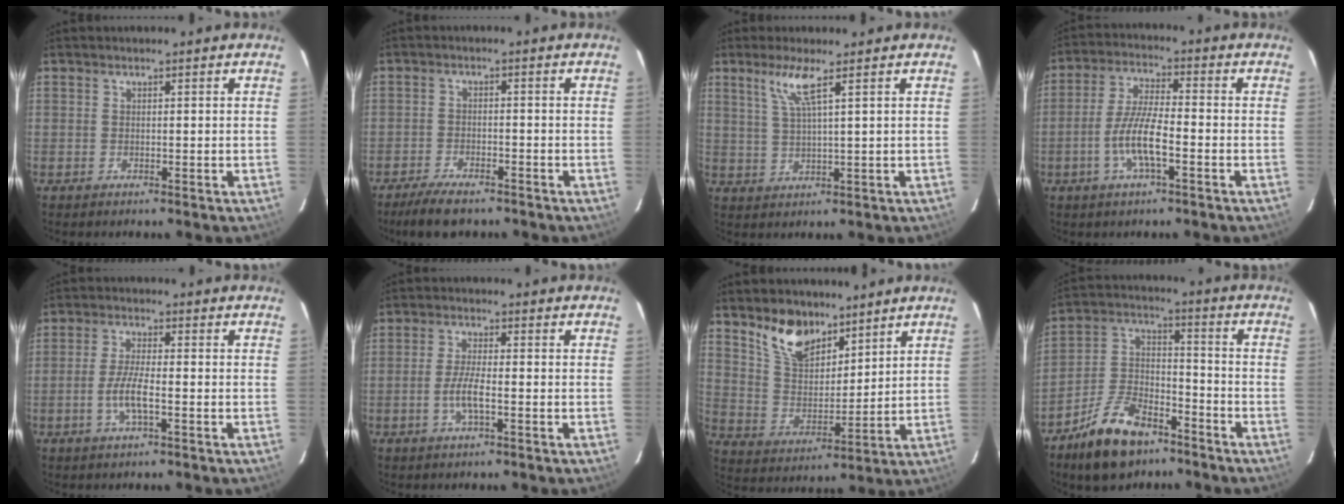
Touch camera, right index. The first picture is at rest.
{"total": 7.3, "force": [-6.0, 2.2, 3.6], "torque": [-0.090, -0.011, -0.104]}
{"total": 4.9, "force": [2.8, -0.4, 4.0], "torque": [-0.083, -0.004, 0.061]}
{"total": 8.4, "force": [-3.2, 1.5, 7.6], "torque": [-0.157, 0.002, -0.063]}
{"total": 5.4, "force": [-1.9, 0.9, 5.0], "torque": [-0.103, -0.001, -0.038]}
{"total": 4.7, "force": [-1.6, 0.7, 4.3], "torque": [-0.090, -0.001, -0.033]}
{"total": 10.9, "force": [8.0, 5.3, 5.2], "torque": [-0.099, 0.005, 0.157]}
{"total": 14.5, "force": [-9.8, 7.1, 8.0], "torque": [-0.169, 0.017, -0.171]}